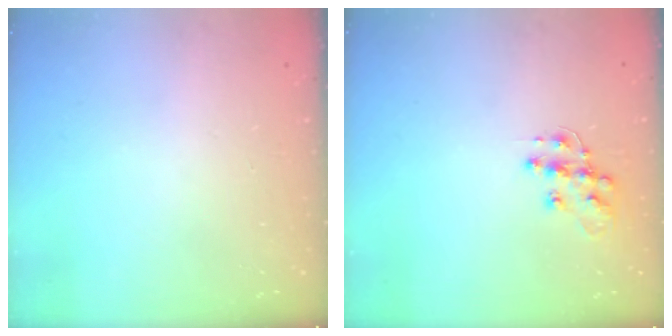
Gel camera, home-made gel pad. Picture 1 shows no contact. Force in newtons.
{"total": 10.7, "press": 10.7, "slide": 0.7}